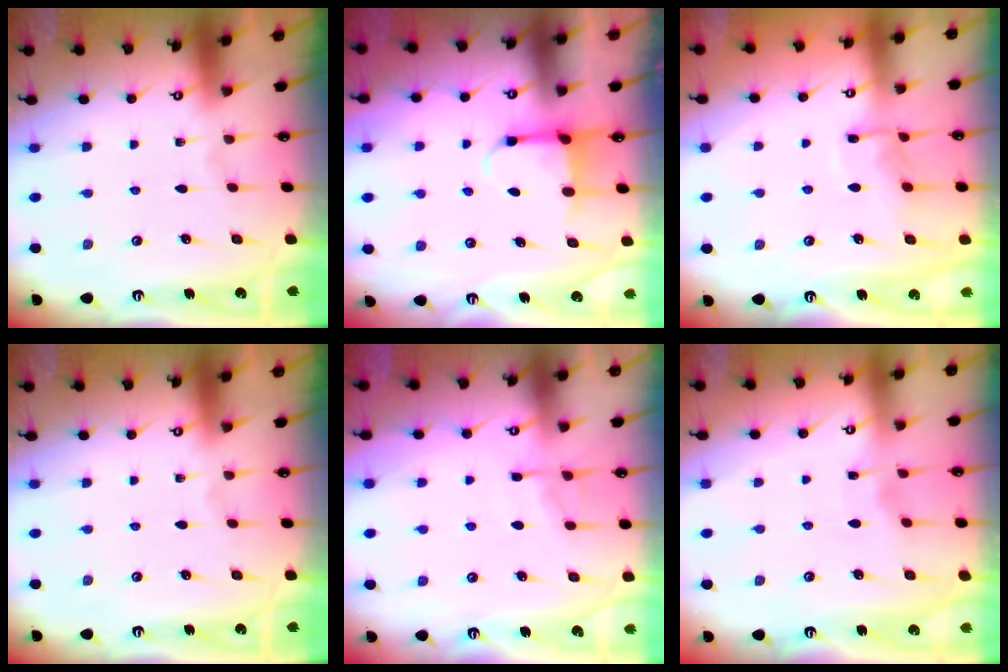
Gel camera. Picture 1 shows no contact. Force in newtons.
{"total": 4.0, "press": 3.9, "slide": 0.9}
{"total": 8.2, "press": 8.1, "slide": 0.9}
{"total": 0.0}
{"total": 4.6, "press": 4.5, "slide": 0.5}
{"total": 2.8, "press": 2.8, "slide": 0.4}